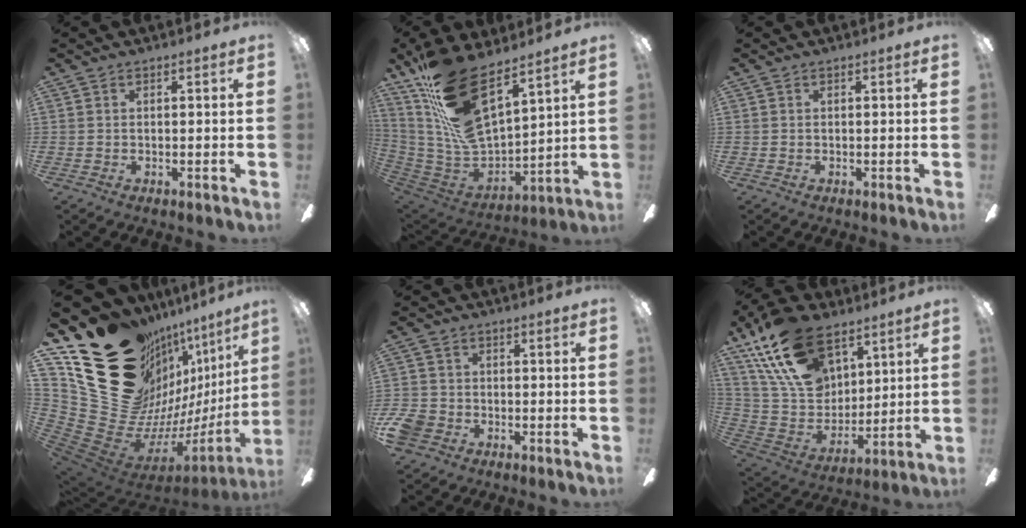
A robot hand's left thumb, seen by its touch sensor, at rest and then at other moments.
{"total": 20.5, "force": [13.1, 8.2, 13.5], "torque": [-0.271, -0.092, 0.236]}
{"total": 0.0}
{"total": 28.5, "force": [14.2, 19.1, 15.6], "torque": [-0.231, -0.163, 0.340]}
{"total": 5.8, "force": [-2.7, 4.5, 2.4], "torque": [-0.063, 0.018, -0.052]}
{"total": 24.2, "force": [13.8, 14.4, 13.7], "torque": [-0.271, -0.062, 0.252]}